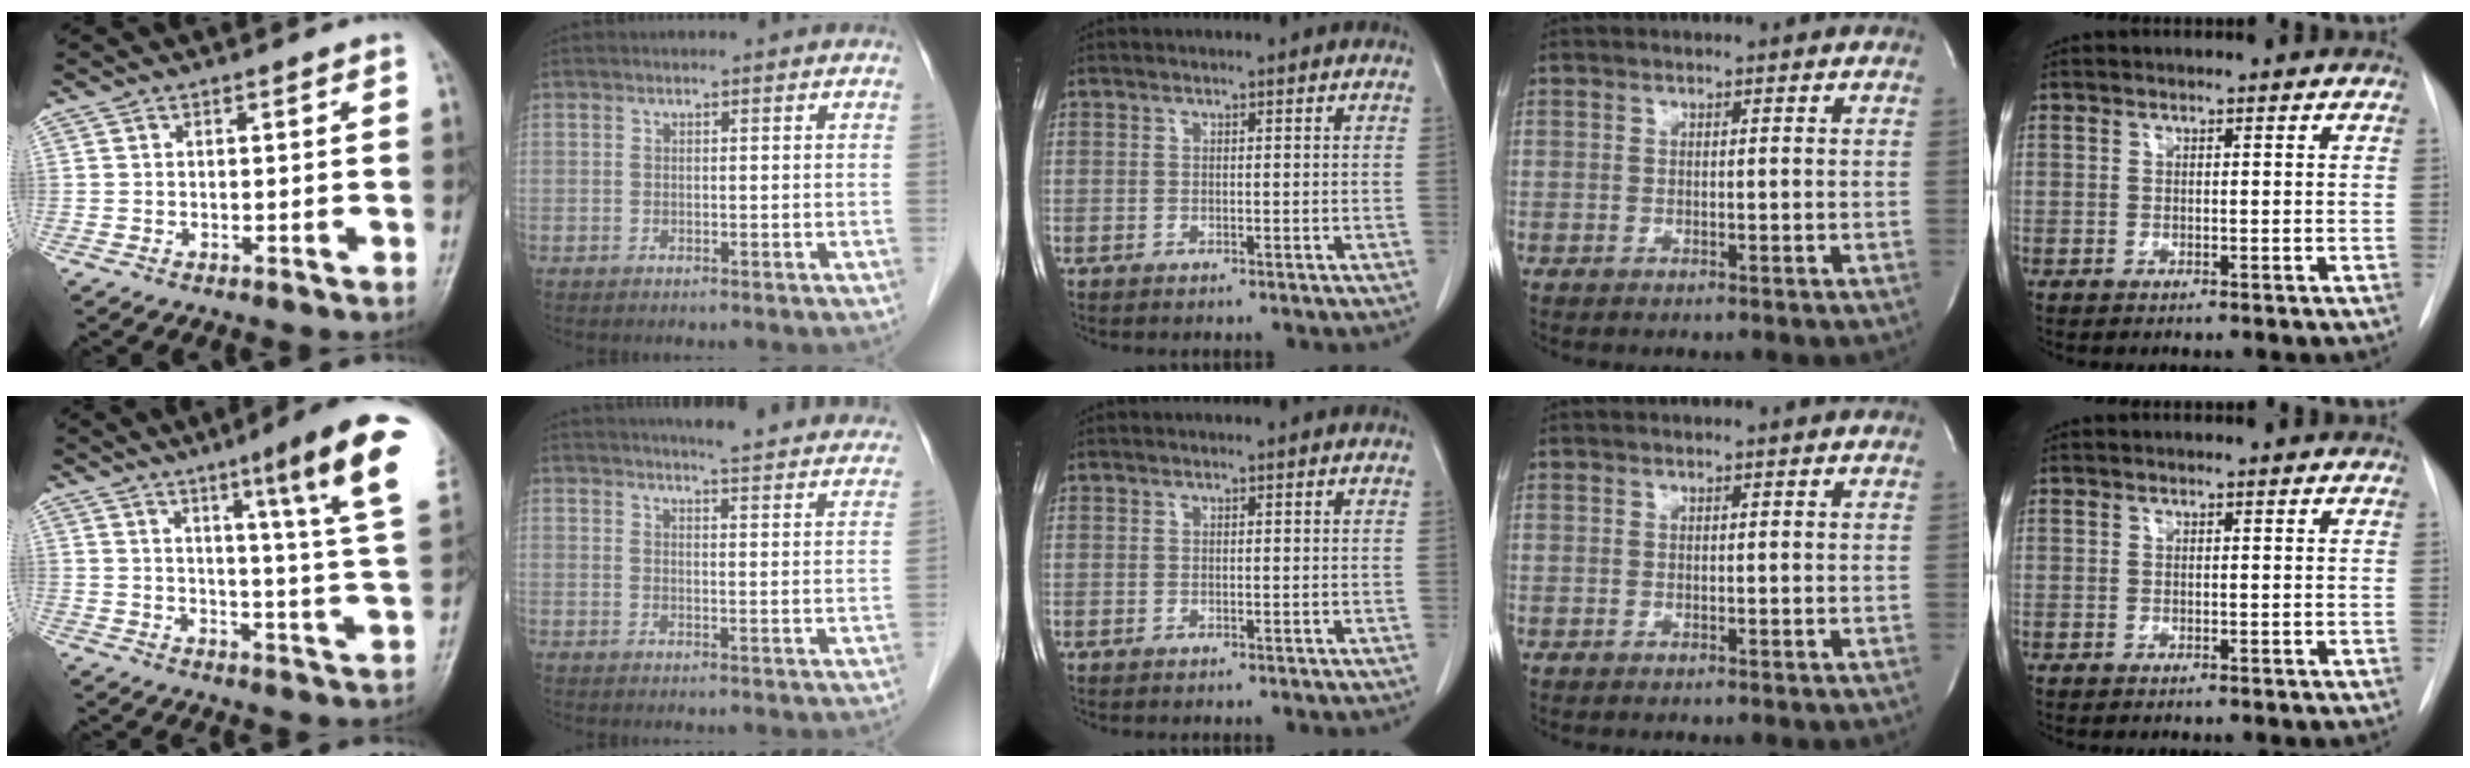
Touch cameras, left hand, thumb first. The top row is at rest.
{"thumb": {"total": 17.7, "force": [8.8, 0.9, 15.3], "torque": [-0.192, -0.041, 0.113]}, "index": {"total": 19.9, "force": [18.8, 1.6, 6.3], "torque": [-0.072, -0.041, 0.209]}}